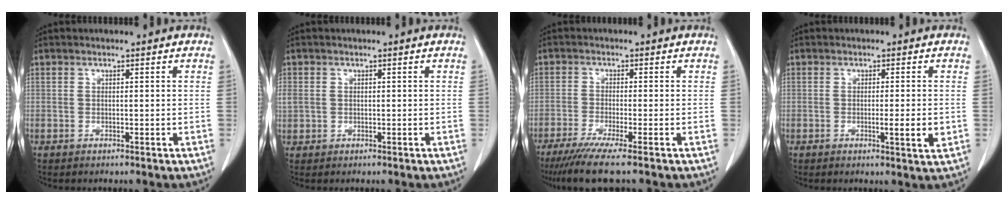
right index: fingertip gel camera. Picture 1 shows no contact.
{"total": 2.3, "force": [0.3, 2.1, 1.0], "torque": [-0.039, 0.014, 0.014]}
{"total": 7.1, "force": [-5.4, -0.8, 4.6], "torque": [-0.067, -0.019, -0.090]}
{"total": 3.5, "force": [-0.6, -0.1, 3.4], "torque": [-0.050, -0.009, -0.009]}